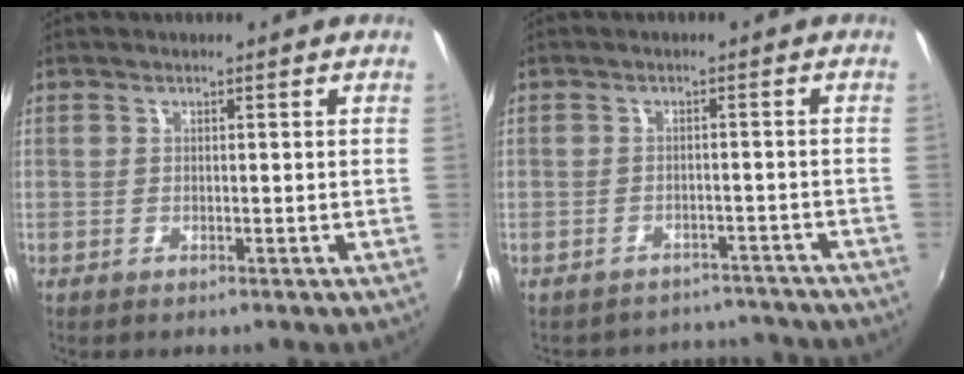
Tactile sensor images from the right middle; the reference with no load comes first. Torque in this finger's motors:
{"motor_torque": [0.50, -1.49, -0.38, -0.09]}